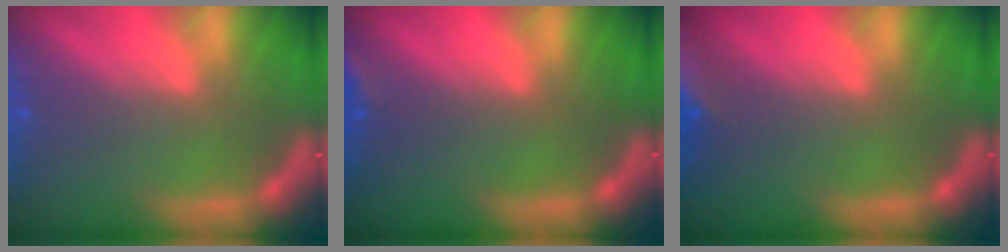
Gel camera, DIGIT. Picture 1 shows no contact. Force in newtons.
{"total": 1.4}
{"total": 8.9}